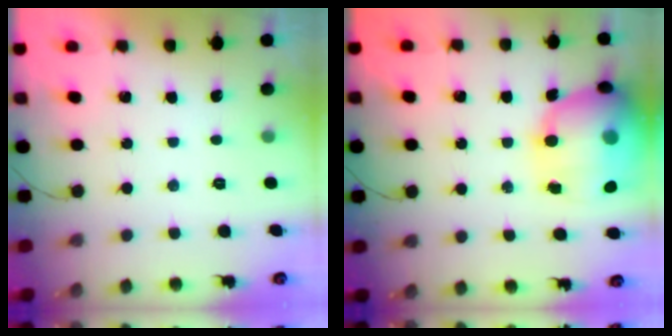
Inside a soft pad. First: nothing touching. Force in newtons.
{"total": 24.1, "press": 23.7, "slide": 4.4}